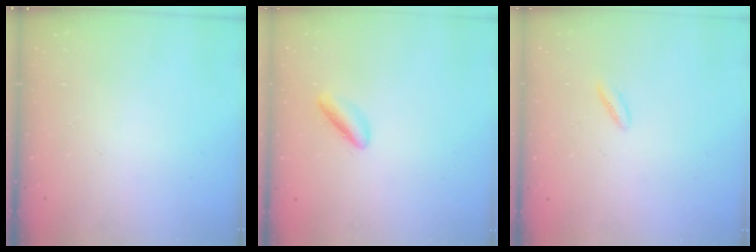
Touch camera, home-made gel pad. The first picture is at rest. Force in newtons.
{"total": 2.8, "press": 2.8, "slide": 0.3}
{"total": 1.7, "press": 1.4, "slide": 0.9}